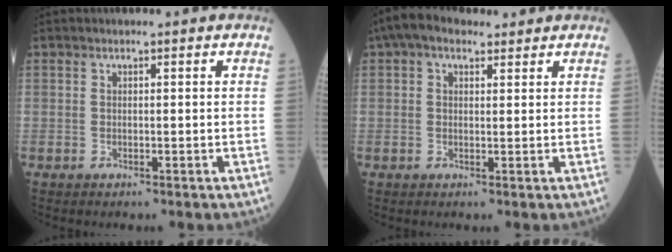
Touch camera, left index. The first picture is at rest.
{"total": 5.4, "force": [3.5, 2.8, 3.0], "torque": [-0.064, 0.040, 0.063]}